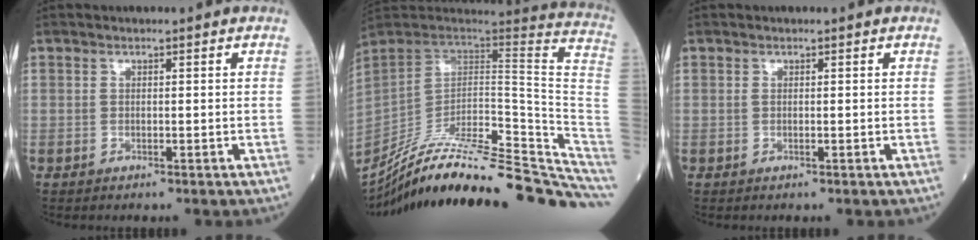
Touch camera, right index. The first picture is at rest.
{"total": 33.8, "force": [-30.5, 2.5, 14.5], "torque": [-0.116, -0.019, -0.428]}
{"total": 0.0}